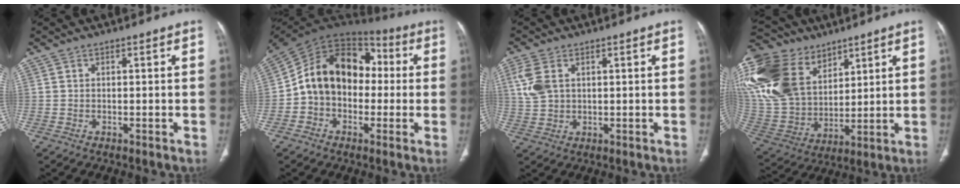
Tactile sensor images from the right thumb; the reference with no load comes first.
{"total": 17.0, "force": [-0.3, 12.7, 11.3], "torque": [-0.151, 0.050, -0.018]}
{"total": 6.1, "force": [2.1, 3.9, 4.2], "torque": [-0.105, 0.003, 0.048]}
{"total": 30.9, "force": [15.2, 20.3, 17.5], "torque": [-0.416, 0.024, 0.309]}